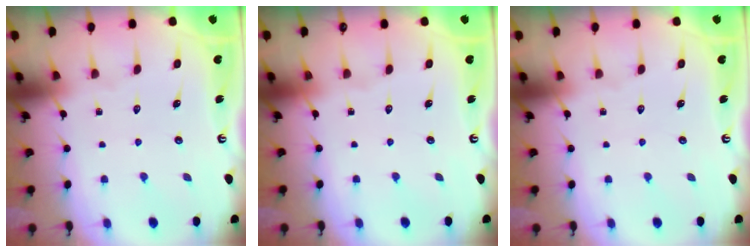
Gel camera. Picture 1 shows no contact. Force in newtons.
{"total": 0.0}
{"total": 0.0}